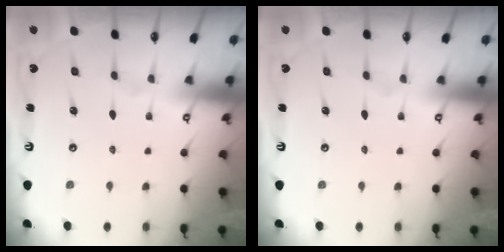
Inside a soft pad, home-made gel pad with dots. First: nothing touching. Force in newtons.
{"total": 0.0}